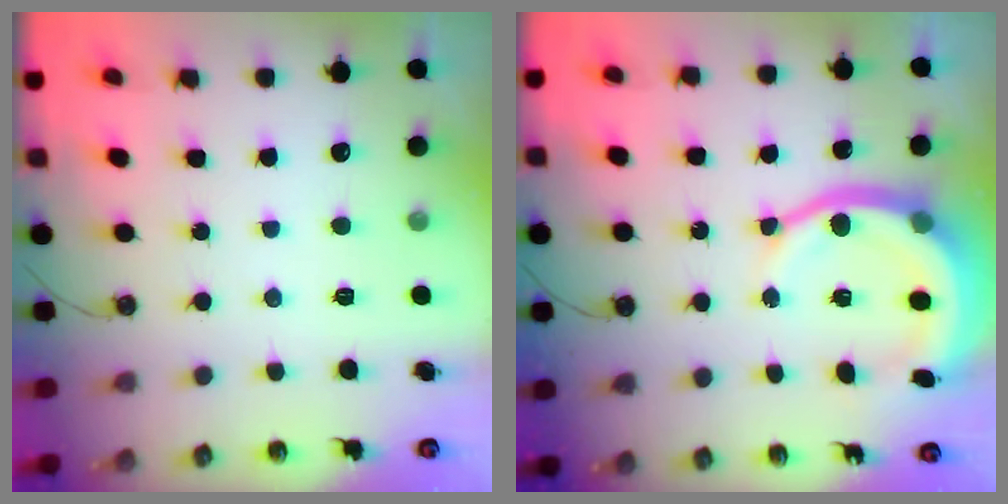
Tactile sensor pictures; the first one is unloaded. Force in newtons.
{"total": 12.6, "press": 12.4, "slide": 2.2}